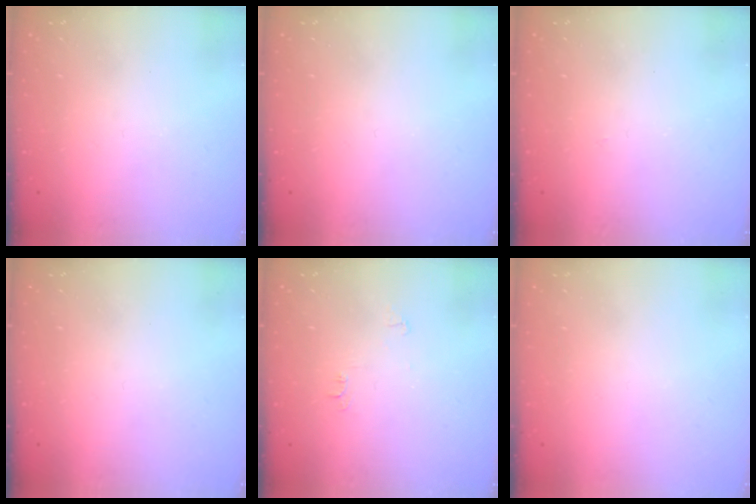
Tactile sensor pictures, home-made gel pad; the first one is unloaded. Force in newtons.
{"total": 0.0}
{"total": 2.7, "press": 2.7, "slide": 0.5}
{"total": 0.0}
{"total": 4.3, "press": 4.2, "slide": 0.6}
{"total": 1.6, "press": 1.6, "slide": 0.1}